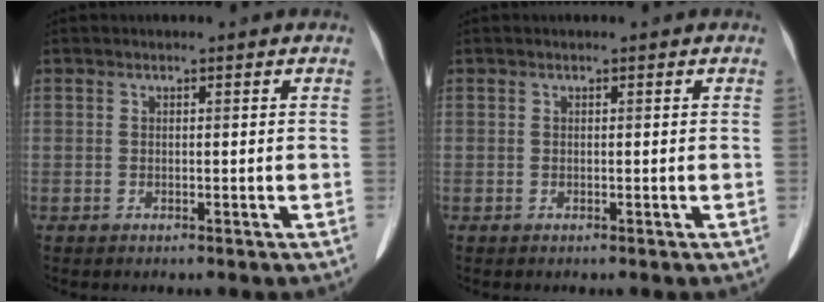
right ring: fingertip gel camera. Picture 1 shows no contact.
{"total": 0.0}